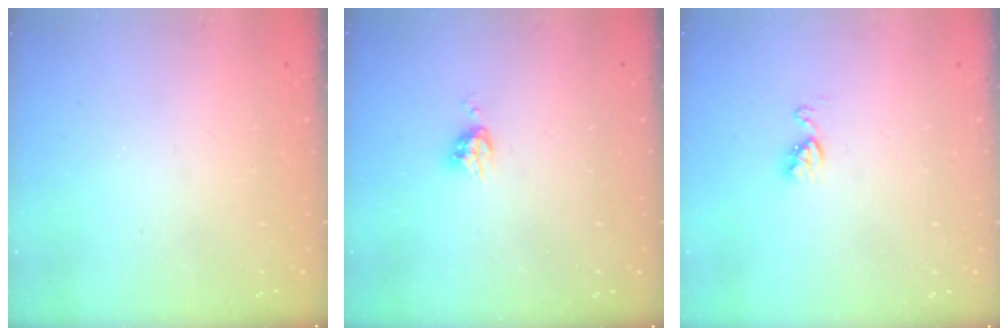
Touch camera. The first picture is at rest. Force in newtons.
{"total": 4.4, "press": 4.4, "slide": 0.6}
{"total": 6.7, "press": 6.6, "slide": 0.6}